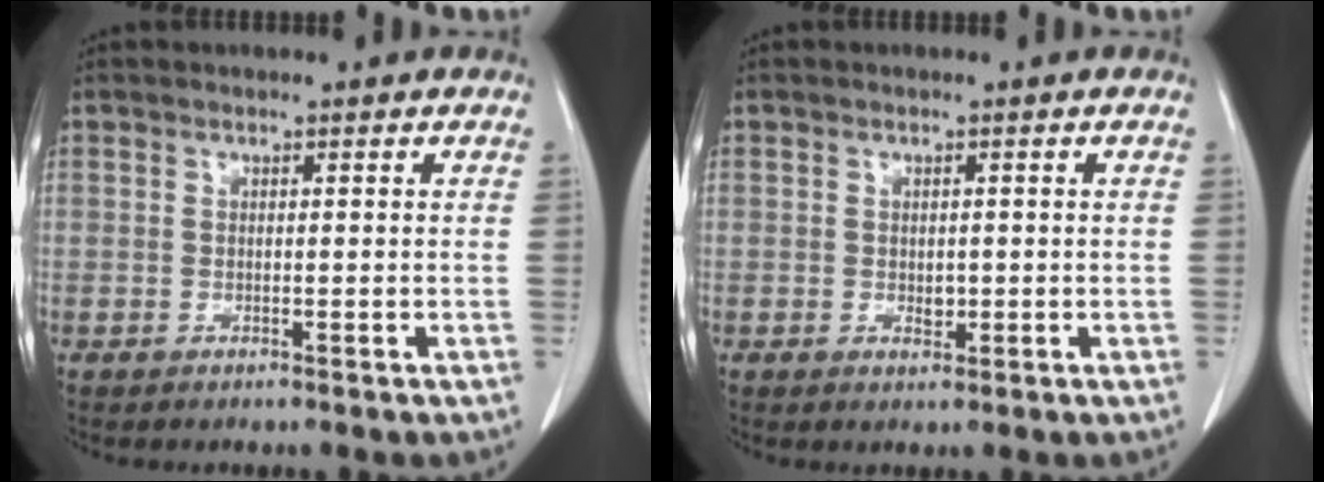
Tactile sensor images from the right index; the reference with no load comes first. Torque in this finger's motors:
{"motor_torque": [0.17, 0.06, 0.10, 0.02]}